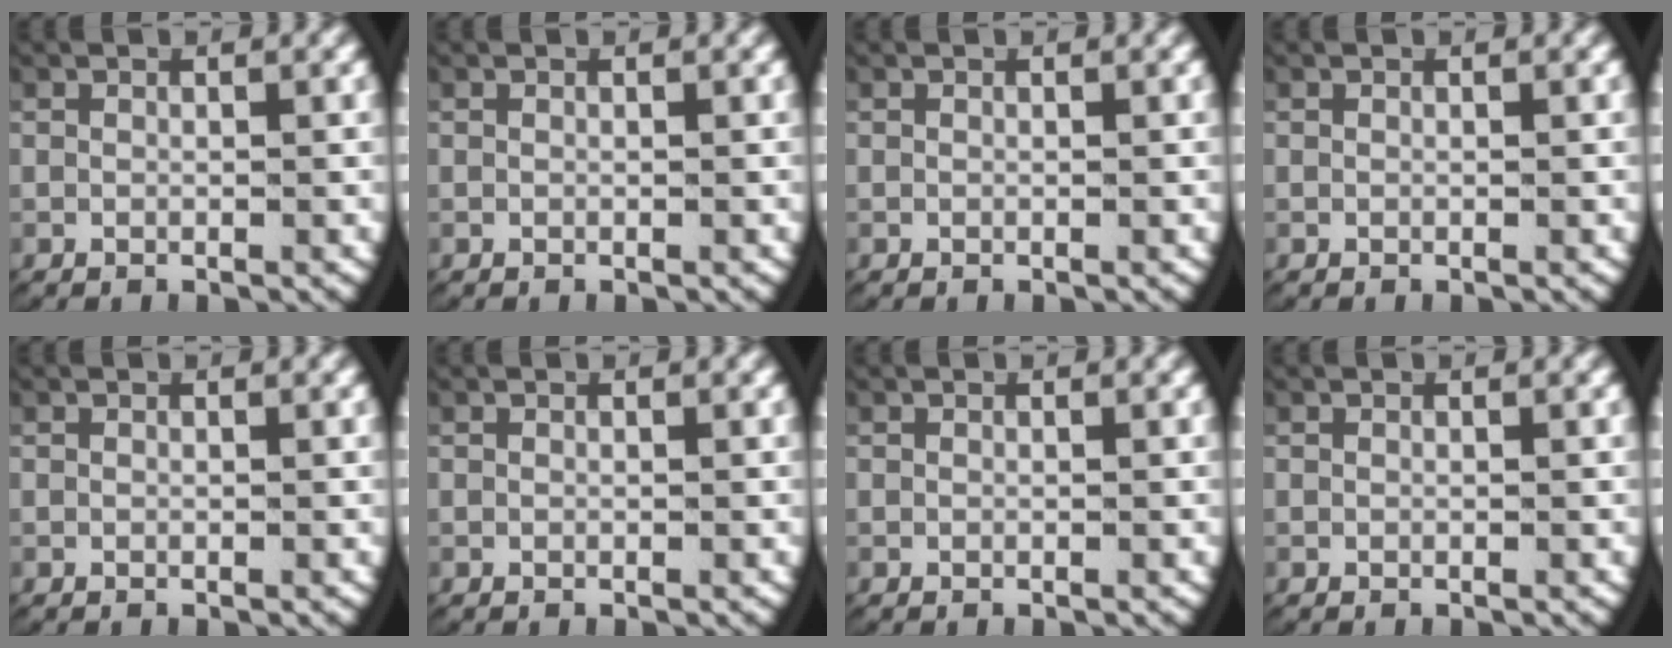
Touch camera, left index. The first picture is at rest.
{"total": 0.0}
{"total": 0.0}
{"total": 0.0}
{"total": 0.0}
{"total": 0.0}
{"total": 0.0}
{"total": 0.0}